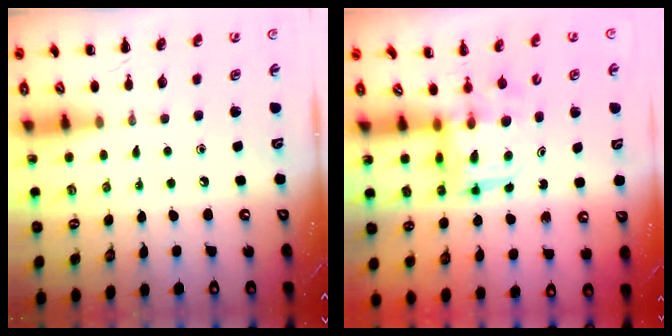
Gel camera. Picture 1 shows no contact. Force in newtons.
{"total": 3.3, "press": 3.3, "slide": 0.2}